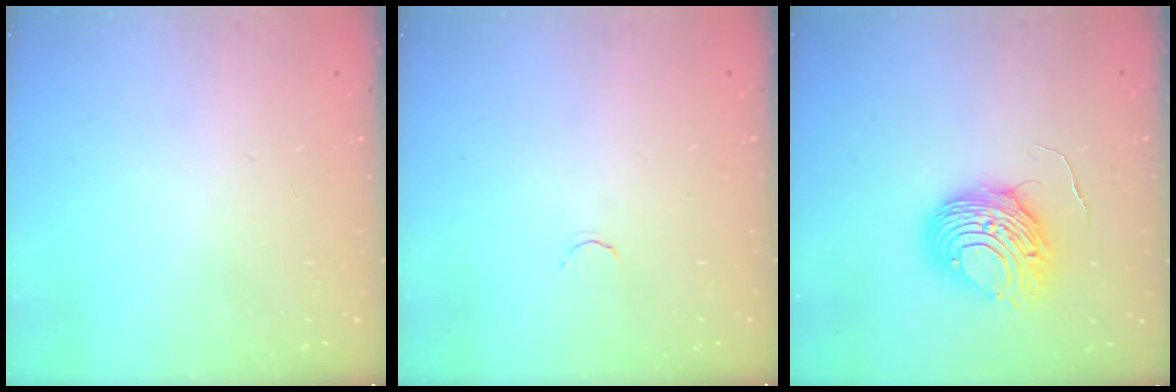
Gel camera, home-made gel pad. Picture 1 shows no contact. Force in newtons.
{"total": 1.7, "press": 1.6, "slide": 0.5}
{"total": 8.7, "press": 8.7, "slide": 0.9}